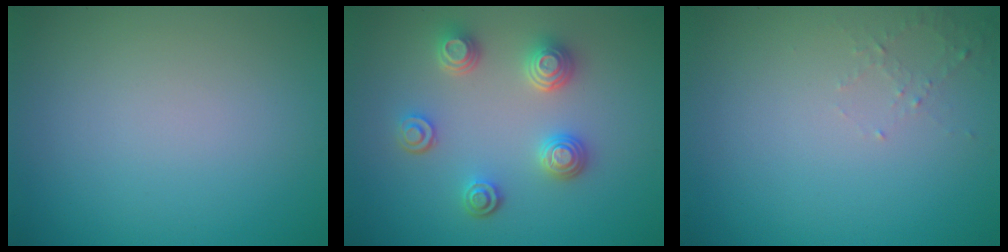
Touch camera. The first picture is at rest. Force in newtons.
{"total": 3.7, "press": 3.2, "slide": 1.8}
{"total": 1.1, "press": 1.0, "slide": 0.4}